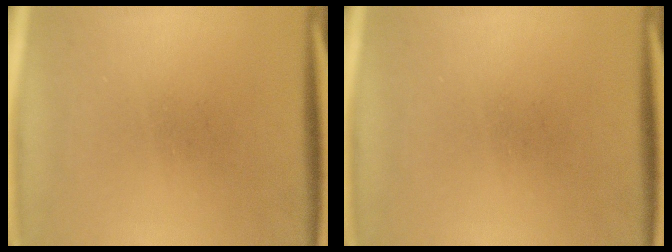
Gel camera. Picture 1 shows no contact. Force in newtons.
{"total": 0.0}